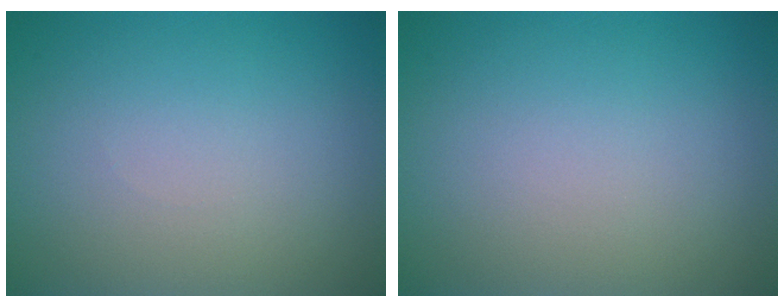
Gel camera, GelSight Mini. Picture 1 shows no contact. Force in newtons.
{"total": 0.0}